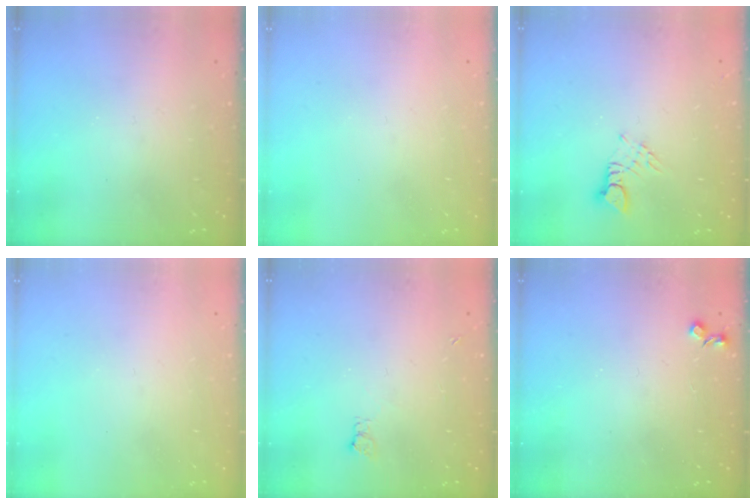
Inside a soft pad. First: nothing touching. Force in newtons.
{"total": 0.0}
{"total": 2.9, "press": 2.9, "slide": 0.2}
{"total": 0.0}
{"total": 2.9, "press": 2.9, "slide": 0.5}
{"total": 3.7, "press": 3.7, "slide": 0.5}